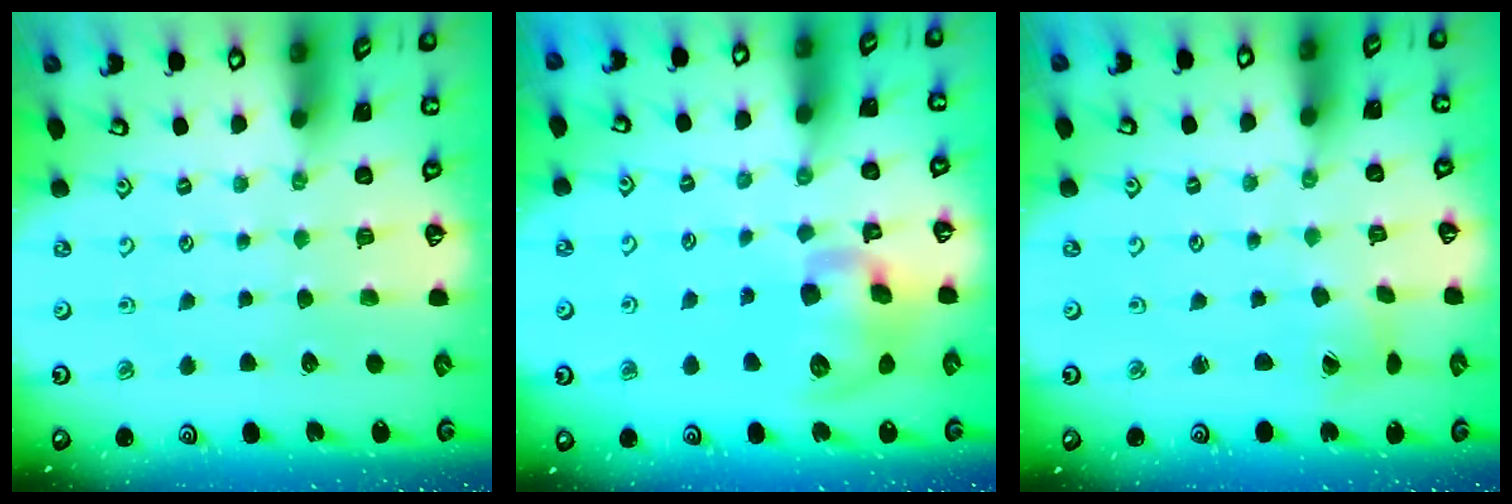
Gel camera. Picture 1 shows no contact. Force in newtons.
{"total": 12.2, "press": 12.0, "slide": 2.1}
{"total": 2.0, "press": 2.0, "slide": 0.2}